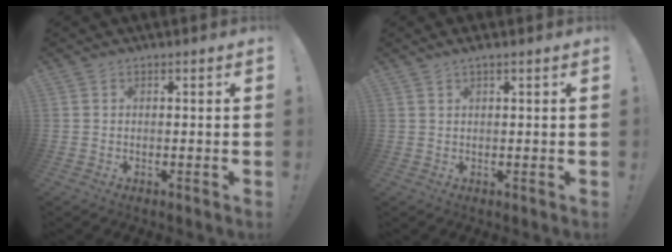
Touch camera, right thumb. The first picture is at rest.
{"total": 1.4, "force": [0.9, 0.0, 1.1], "torque": [-0.026, 0.001, 0.017]}